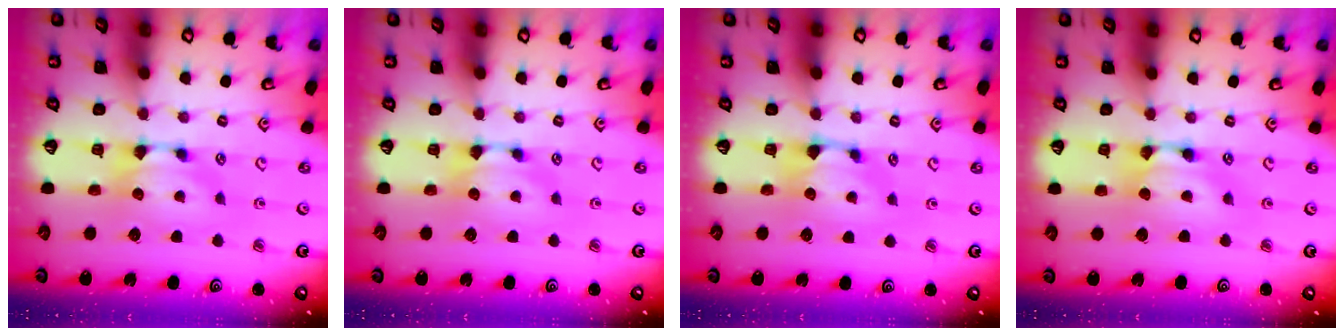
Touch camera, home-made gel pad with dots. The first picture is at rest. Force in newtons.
{"total": 0.0}
{"total": 0.9, "press": 0.7, "slide": 0.6}
{"total": 2.0, "press": 2.0, "slide": 0.1}